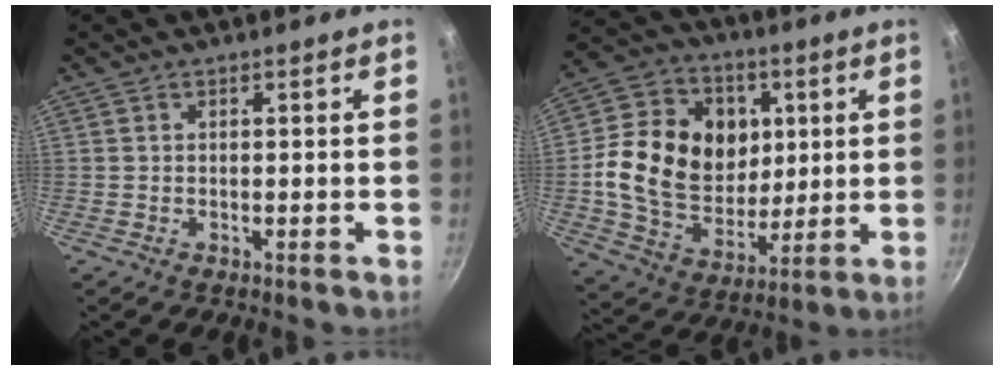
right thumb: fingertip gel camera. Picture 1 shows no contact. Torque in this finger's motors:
{"motor_torque": [-0.40, 1.08, 1.11, -0.53, 0.19]}